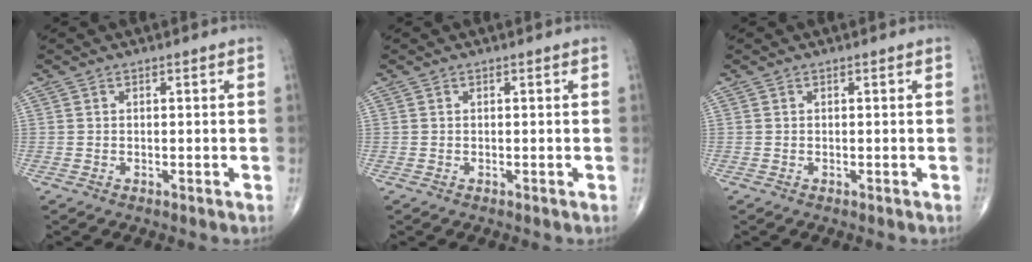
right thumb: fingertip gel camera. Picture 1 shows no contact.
{"total": 0.0}
{"total": 0.0}